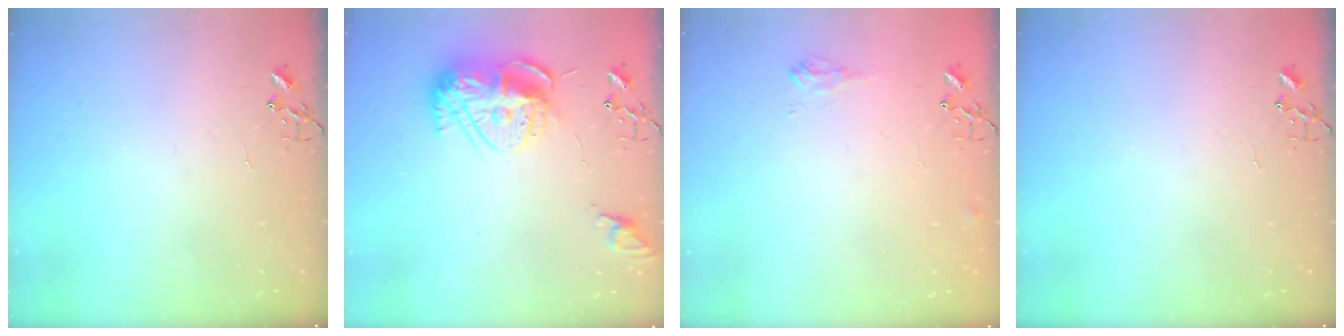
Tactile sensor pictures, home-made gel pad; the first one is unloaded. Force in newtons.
{"total": 13.7, "press": 13.6, "slide": 1.1}
{"total": 6.3, "press": 6.3, "slide": 0.8}
{"total": 0.0}